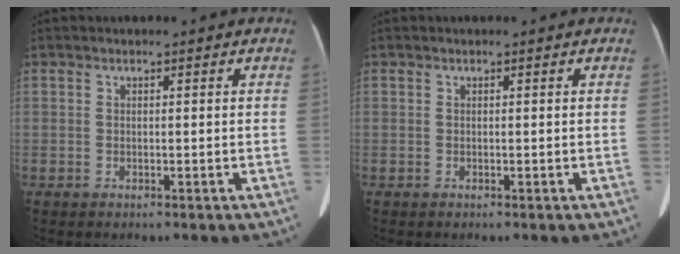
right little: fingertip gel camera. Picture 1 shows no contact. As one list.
[{"total": 0.0}]